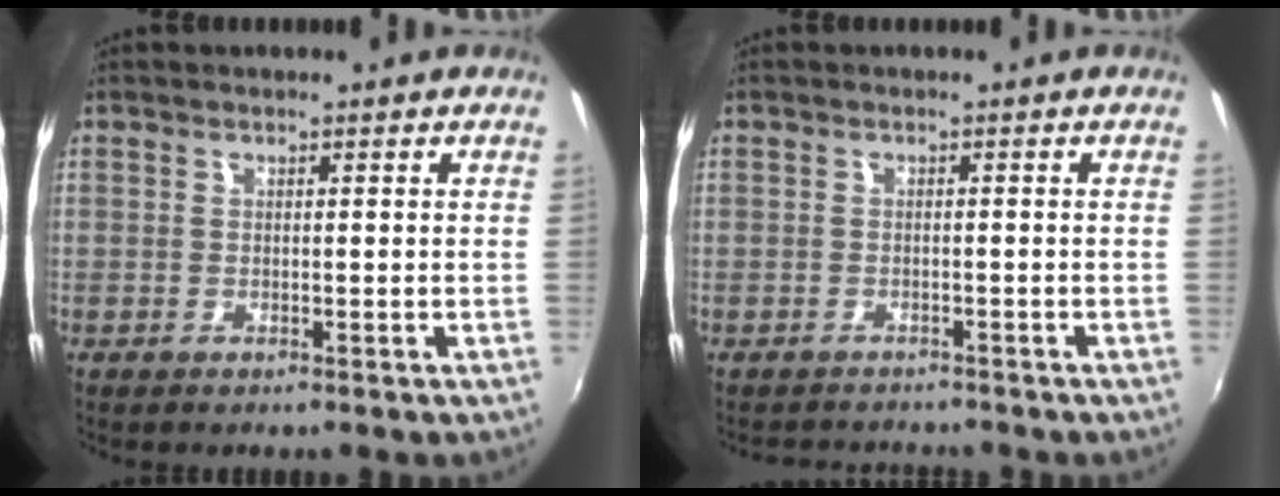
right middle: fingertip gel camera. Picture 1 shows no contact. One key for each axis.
{"total": 3.3, "fx": -3.1, "fy": 1.0, "fz": 0.3, "tx": -0.017, "ty": -0.001, "tz": -0.050}